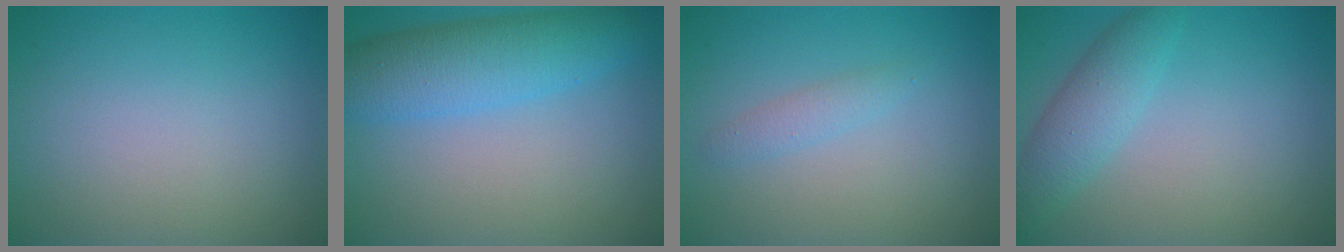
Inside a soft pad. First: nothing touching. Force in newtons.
{"total": 6.0, "press": 6.0, "slide": 0.2}
{"total": 1.3, "press": 1.3, "slide": 0.0}
{"total": 3.0, "press": 3.0, "slide": 0.2}